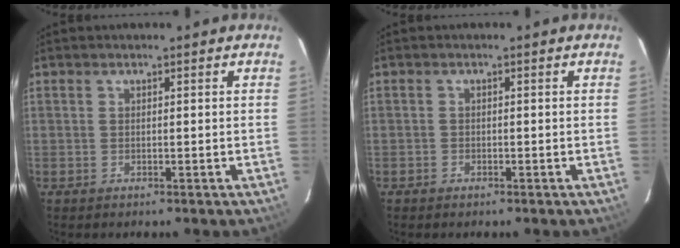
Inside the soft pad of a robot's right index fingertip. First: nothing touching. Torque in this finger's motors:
{"motor_torque": [0.18, -0.21, -0.02, 0.00]}